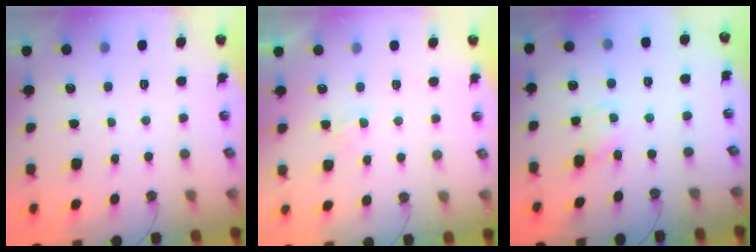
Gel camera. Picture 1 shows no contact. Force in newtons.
{"total": 1.4, "press": 1.4, "slide": 0.3}
{"total": 1.6, "press": 1.6, "slide": 0.2}